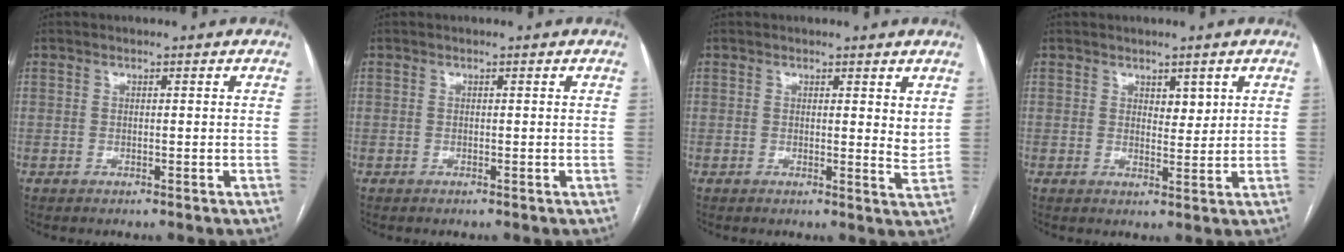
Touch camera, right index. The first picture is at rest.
{"total": 0.0}
{"total": 2.7, "force": [1.6, 0.8, 1.9], "torque": [-0.025, -0.015, 0.017]}
{"total": 2.3, "force": [1.3, 1.2, 1.5], "torque": [-0.019, -0.004, 0.024]}